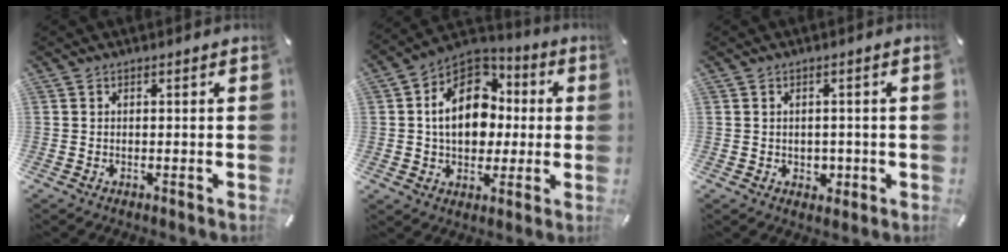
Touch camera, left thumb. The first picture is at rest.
{"total": 15.6, "force": [0.8, 12.1, 9.8], "torque": [-0.179, 0.006, 0.014]}
{"total": 2.7, "force": [-0.4, 2.4, 0.9], "torque": [-0.002, -0.004, -0.011]}